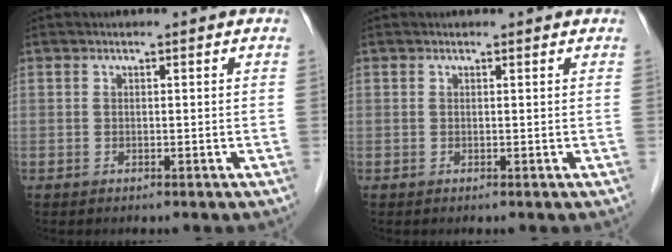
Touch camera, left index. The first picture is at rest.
{"total": 0.8, "force": [0.8, 0.2, 0.0], "torque": [-0.010, 0.004, 0.006]}